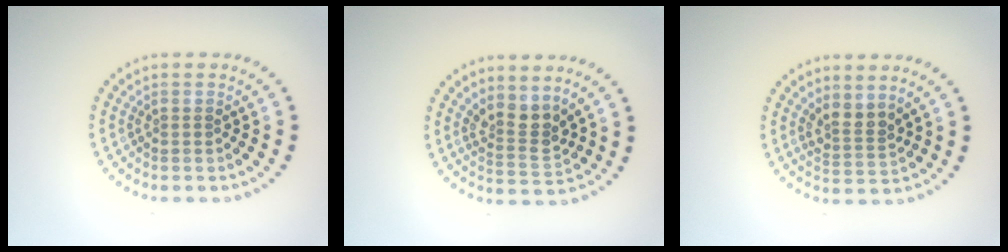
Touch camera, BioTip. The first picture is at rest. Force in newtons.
{"total": 2.7, "press": 2.2, "slide": 1.7}
{"total": 2.4, "press": 1.7, "slide": 1.7}